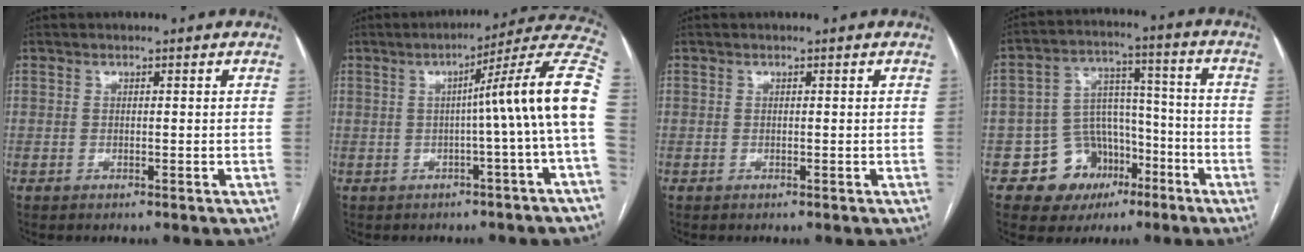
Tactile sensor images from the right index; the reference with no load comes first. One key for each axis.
{"total": 12.6, "fx": -0.5, "fy": -2.2, "fz": 12.4, "tx": -0.146, "ty": 0.025, "tz": -0.014}
{"total": 0.0}
{"total": 10.6, "fx": -5.3, "fy": 8.6, "fz": 3.2, "tx": -0.033, "ty": 0.045, "tz": -0.074}